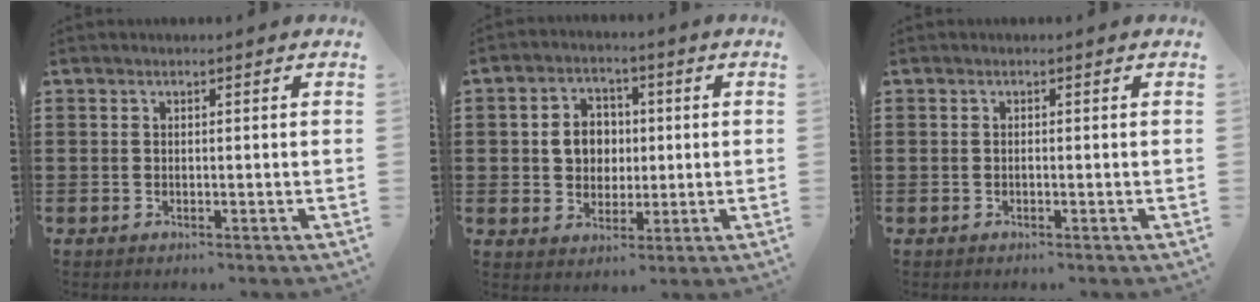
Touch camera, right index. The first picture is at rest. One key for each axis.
{"total": 6.1, "fx": 0.4, "fy": 5.7, "fz": 2.0, "tx": -0.056, "ty": 0.016, "tz": 0.004}
{"total": 0.0}